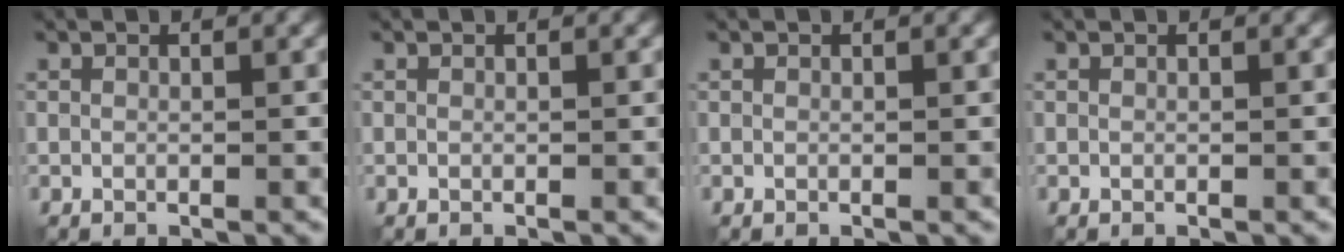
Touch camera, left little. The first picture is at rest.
{"total": 0.0}
{"total": 0.0}
{"total": 0.0}